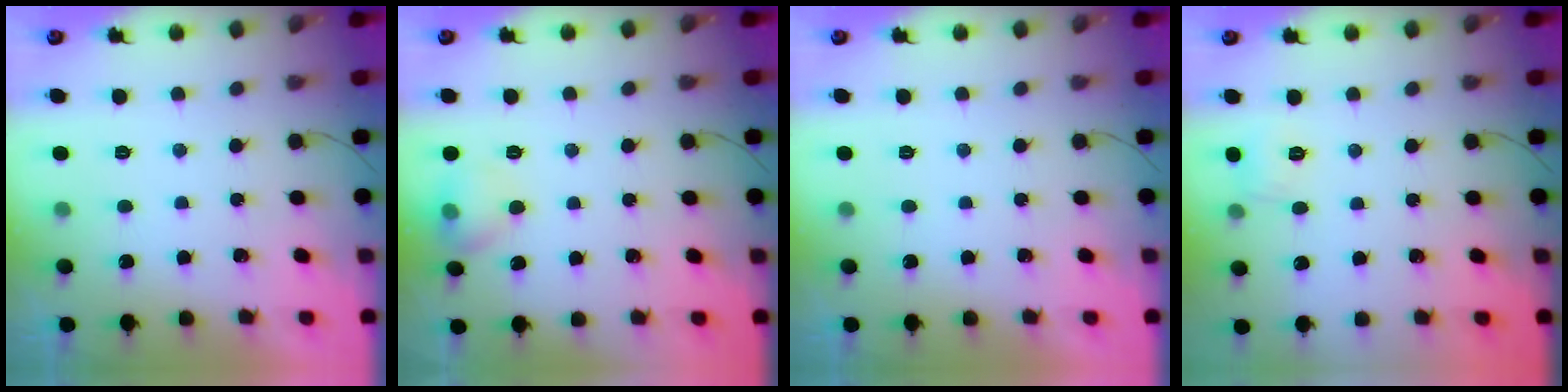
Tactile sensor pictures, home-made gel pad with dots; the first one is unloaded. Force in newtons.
{"total": 10.3, "press": 7.5, "slide": 7.0}
{"total": 0.0}
{"total": 5.3, "press": 5.1, "slide": 1.5}